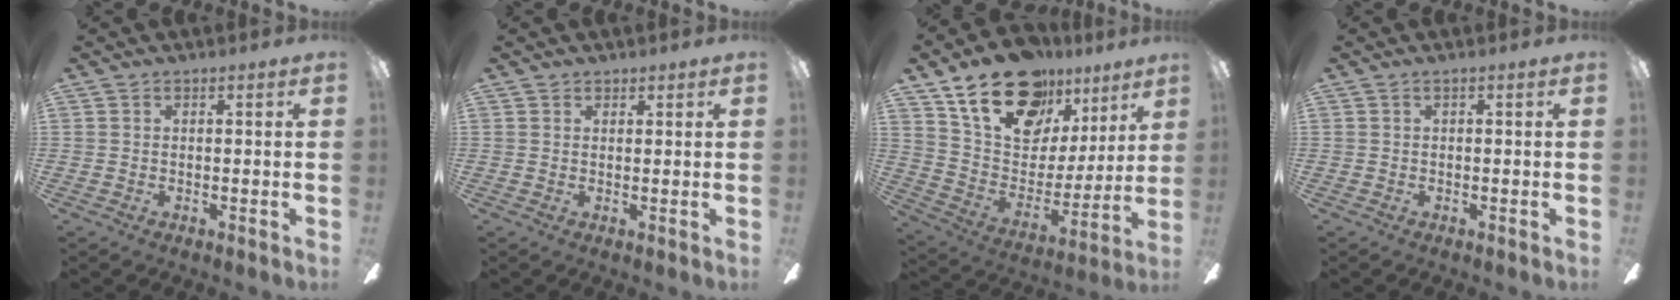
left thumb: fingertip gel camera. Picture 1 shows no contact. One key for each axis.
{"total": 1.2, "fx": 1.0, "fy": 0.6, "fz": -0.1, "tx": 0.010, "ty": -0.003, "tz": 0.018}
{"total": 22.2, "fx": 15.1, "fy": 12.7, "fz": 10.1, "tx": -0.175, "ty": -0.083, "tz": 0.277}
{"total": 0.0}